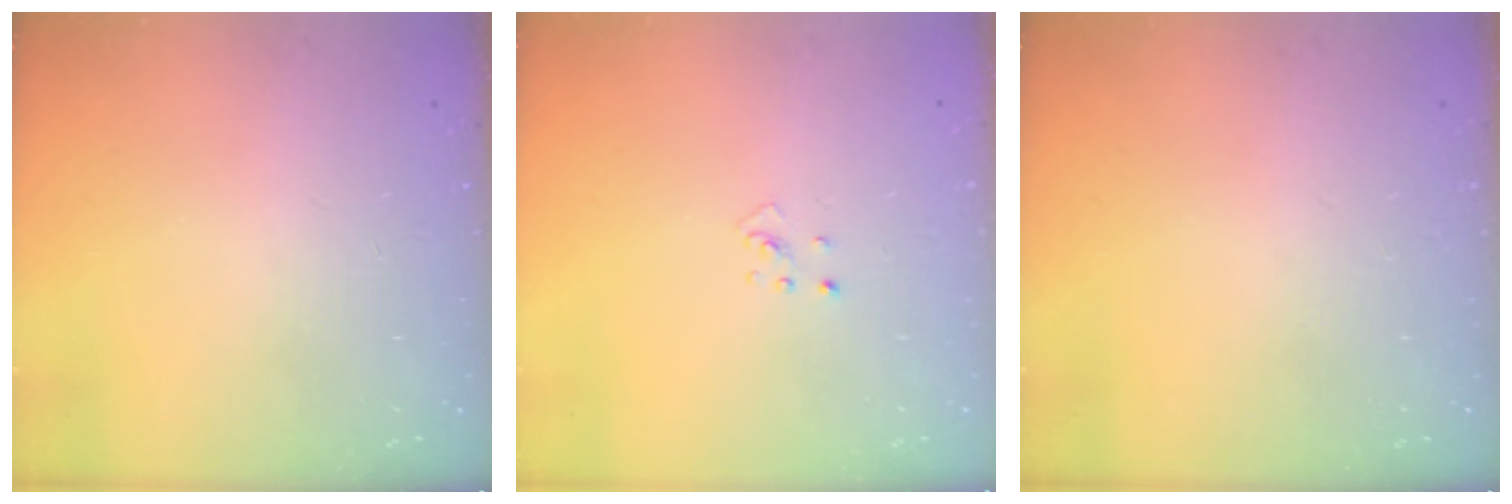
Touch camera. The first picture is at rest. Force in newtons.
{"total": 2.0, "press": 2.0, "slide": 0.3}
{"total": 0.0}